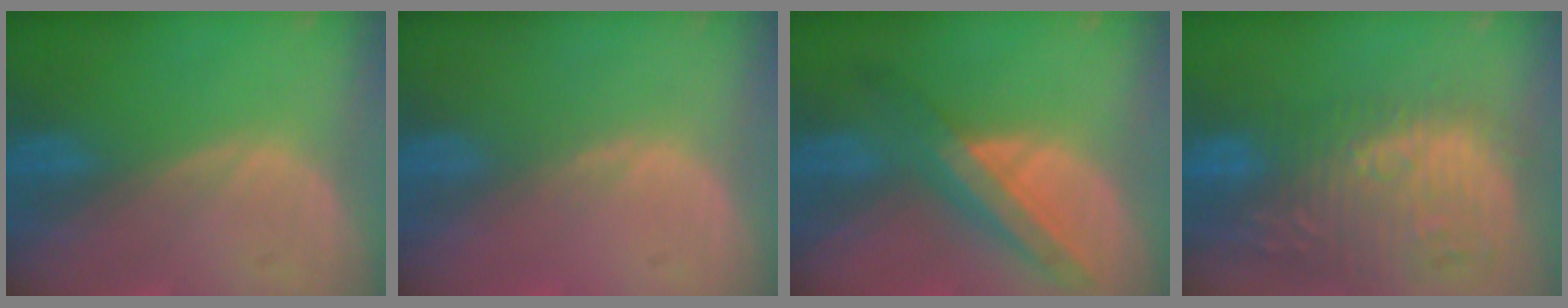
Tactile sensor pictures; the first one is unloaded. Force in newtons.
{"total": 0.5, "press": 0.5, "slide": 0.1}
{"total": 7.2, "press": 6.8, "slide": 2.4}
{"total": 12.9, "press": 11.7, "slide": 5.4}